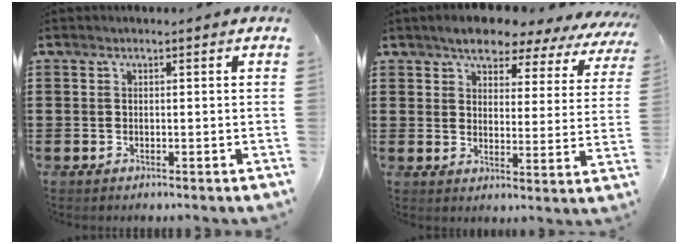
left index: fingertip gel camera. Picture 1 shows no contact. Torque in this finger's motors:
{"motor_torque": [2.14, 0.00, 0.42, 0.09]}